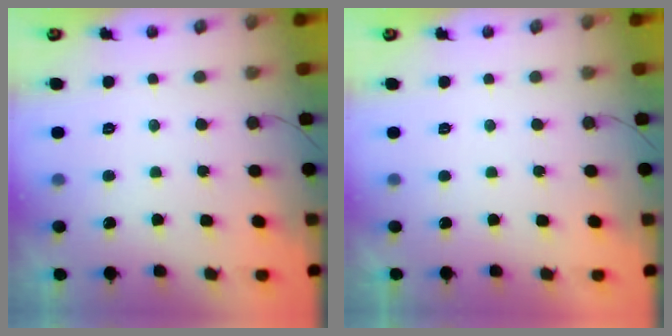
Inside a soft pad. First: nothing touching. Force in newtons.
{"total": 2.2, "press": 2.2, "slide": 0.3}